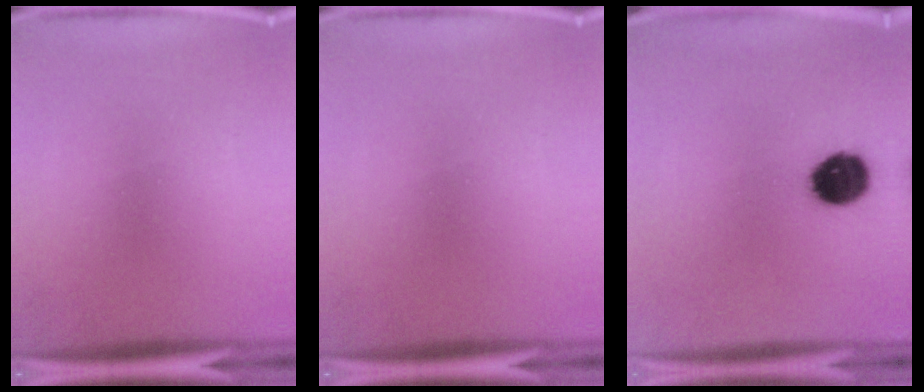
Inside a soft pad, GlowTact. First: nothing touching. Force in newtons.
{"total": 0.0}
{"total": 10.2}